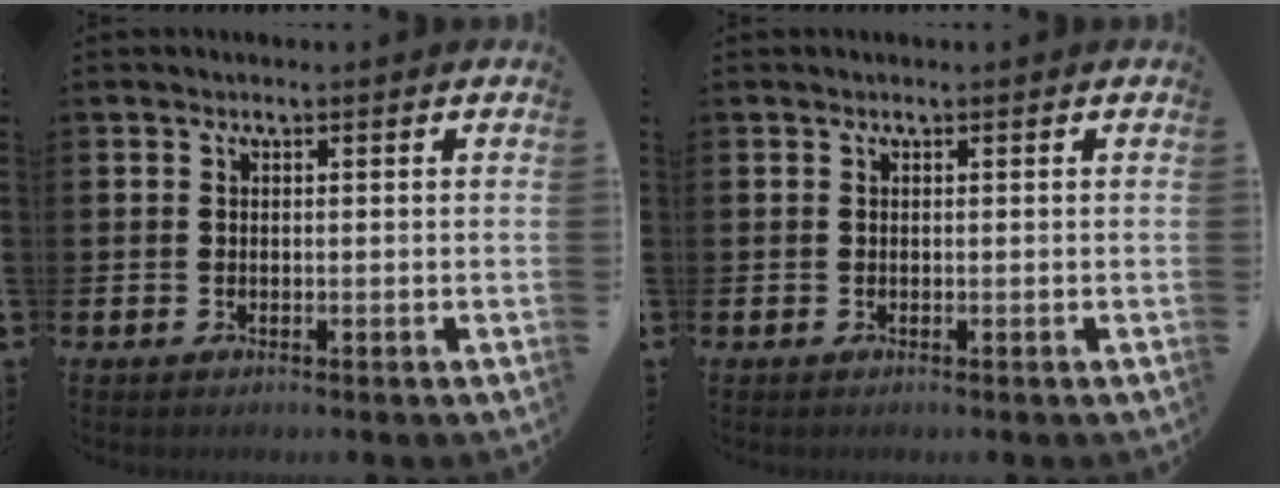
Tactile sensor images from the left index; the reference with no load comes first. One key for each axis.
{"total": 0.0}